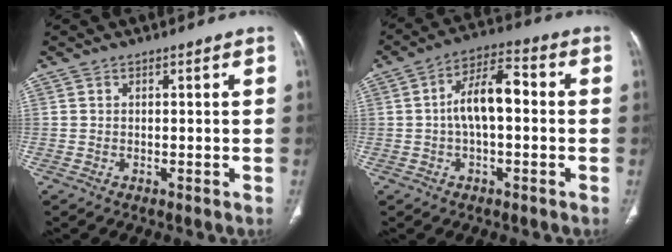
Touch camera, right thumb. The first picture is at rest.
{"total": 9.6, "force": [0.0, 4.5, 8.5], "torque": [-0.152, 0.034, -0.008]}